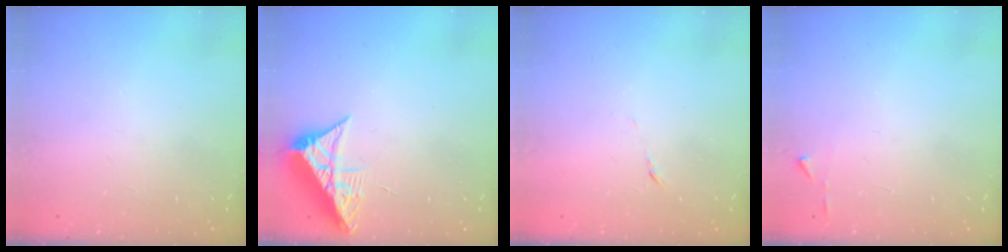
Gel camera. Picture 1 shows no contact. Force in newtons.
{"total": 8.4, "press": 8.4, "slide": 0.5}
{"total": 4.4, "press": 4.3, "slide": 0.8}
{"total": 3.2, "press": 3.2, "slide": 0.4}